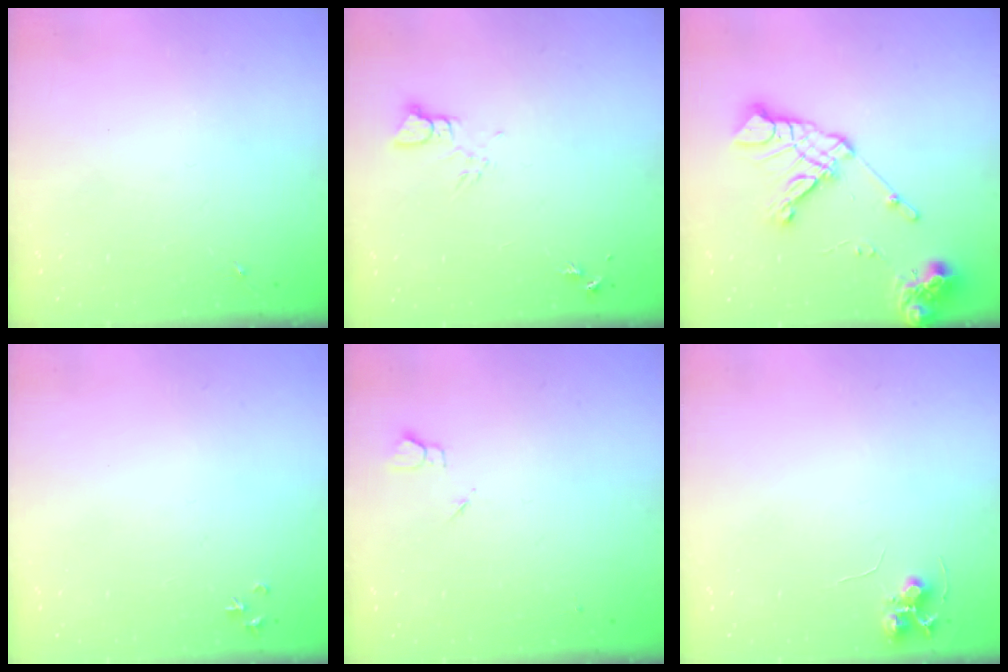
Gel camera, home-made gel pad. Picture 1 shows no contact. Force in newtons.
{"total": 4.4, "press": 4.4, "slide": 0.4}
{"total": 14.4, "press": 14.3, "slide": 1.9}
{"total": 3.2, "press": 3.2, "slide": 0.4}
{"total": 2.7, "press": 2.6, "slide": 0.3}
{"total": 6.9, "press": 6.9, "slide": 0.7}